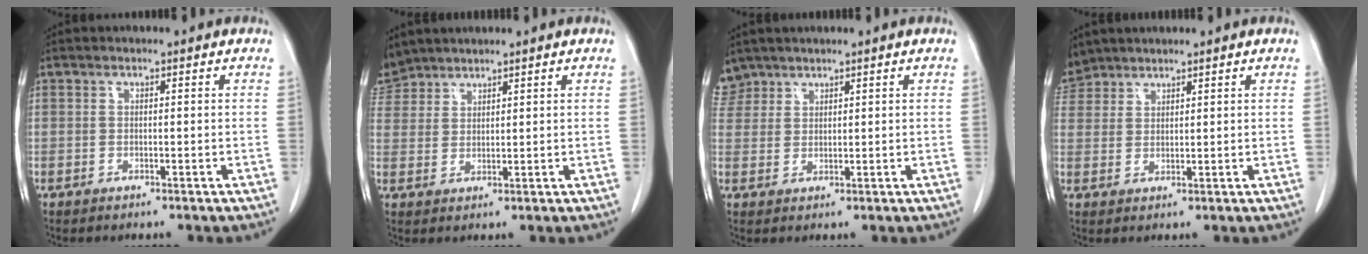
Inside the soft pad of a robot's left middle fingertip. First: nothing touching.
{"total": 5.0, "force": [4.7, 1.7, -0.1], "torque": [-0.002, 0.014, 0.098]}
{"total": 3.7, "force": [3.2, 1.8, -0.3], "torque": [0.009, 0.009, 0.066]}
{"total": 5.0, "force": [4.5, 2.1, 0.1], "torque": [-0.004, 0.013, 0.093]}